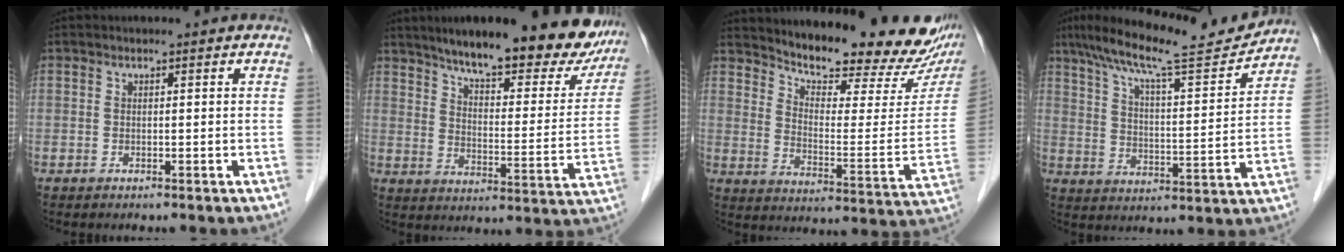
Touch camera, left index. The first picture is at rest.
{"total": 22.5, "force": [18.7, 5.1, 11.5], "torque": [-0.152, -0.014, 0.243]}
{"total": 20.4, "force": [18.3, 4.5, 7.8], "torque": [-0.110, -0.051, 0.238]}
{"total": 16.1, "force": [14.4, 0.5, 7.4], "torque": [-0.132, 0.006, 0.221]}